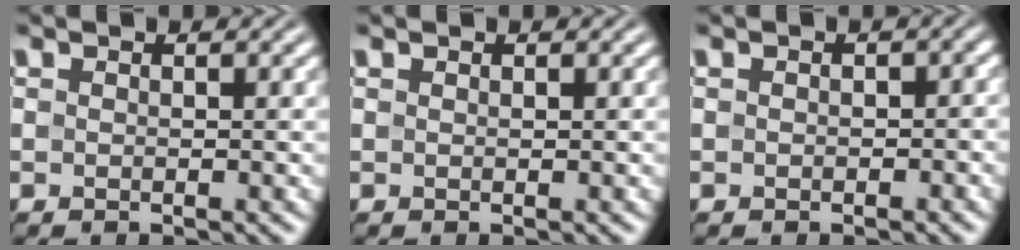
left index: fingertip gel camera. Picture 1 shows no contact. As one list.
[{"total": 0.0}, {"total": 1.0, "force": [-0.2, 0.7, 0.6], "torque": [-0.006, -0.003, -0.003]}]